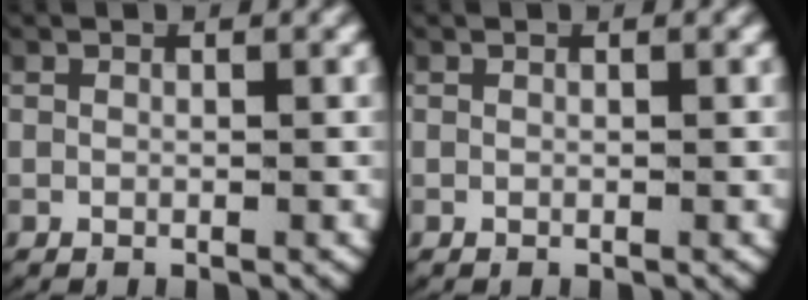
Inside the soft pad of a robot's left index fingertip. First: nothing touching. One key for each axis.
{"total": 0.0}